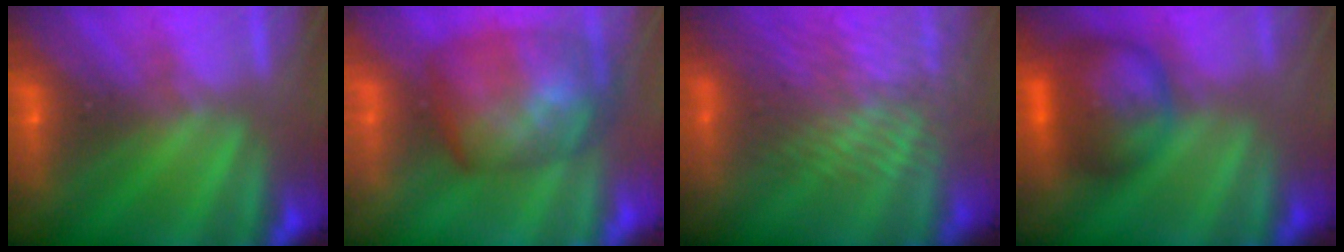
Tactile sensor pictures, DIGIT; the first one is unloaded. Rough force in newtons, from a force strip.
{"total": 7.2}
{"total": 3.7}
{"total": 6.6}